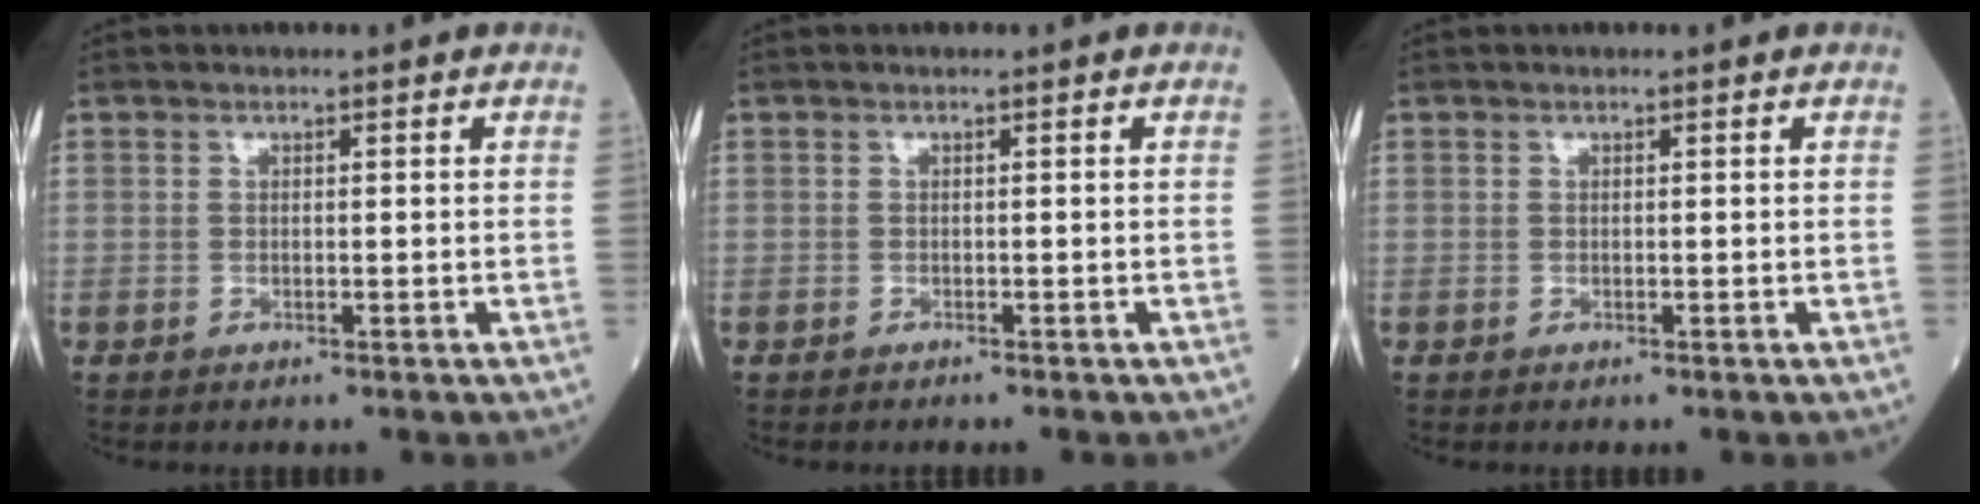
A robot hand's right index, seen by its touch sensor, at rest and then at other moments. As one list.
[{"total": 1.0, "force": [-0.9, 0.2, 0.4], "torque": [-0.010, -0.002, -0.011]}, {"total": 0.0}]